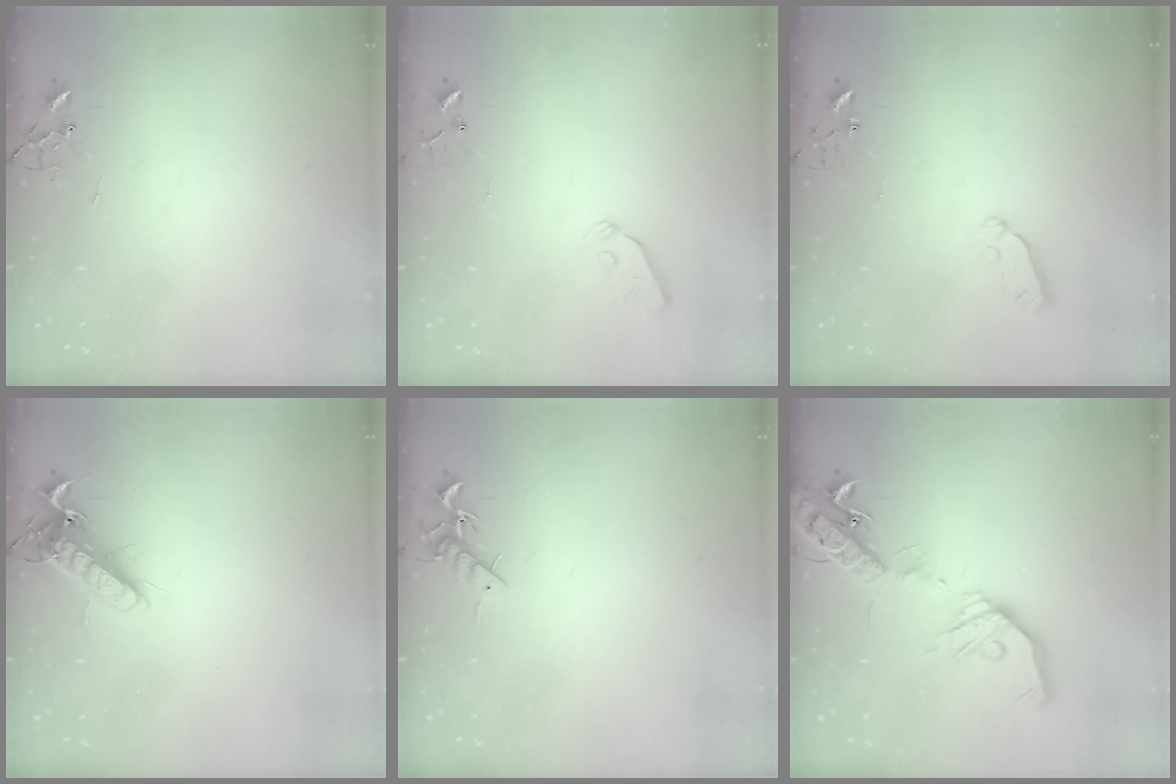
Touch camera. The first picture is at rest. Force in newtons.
{"total": 3.8, "press": 3.7, "slide": 0.7}
{"total": 3.7, "press": 3.7, "slide": 0.5}
{"total": 12.9, "press": 12.8, "slide": 1.7}
{"total": 7.6, "press": 7.5, "slide": 0.8}
{"total": 20.1, "press": 19.7, "slide": 3.9}